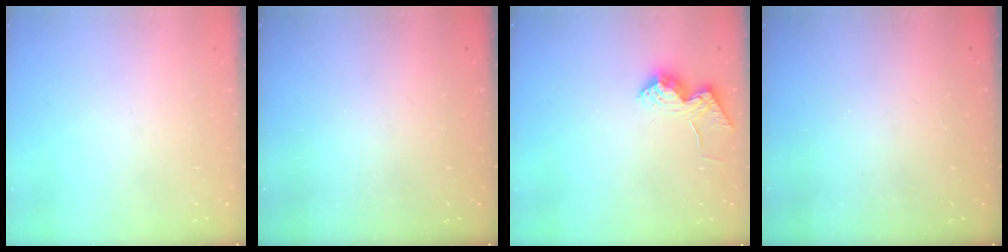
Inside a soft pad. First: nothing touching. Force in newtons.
{"total": 0.6, "press": 0.5, "slide": 0.2}
{"total": 14.1, "press": 14.1, "slide": 0.6}
{"total": 0.6, "press": 0.6, "slide": 0.2}